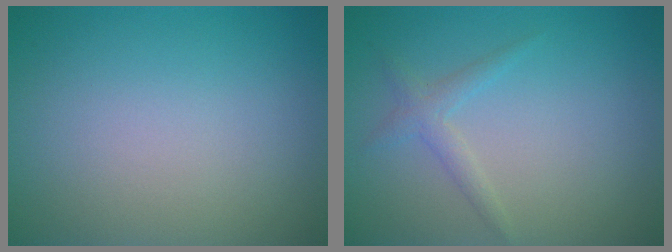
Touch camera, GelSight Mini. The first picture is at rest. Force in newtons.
{"total": 1.5, "press": 1.5, "slide": 0.1}